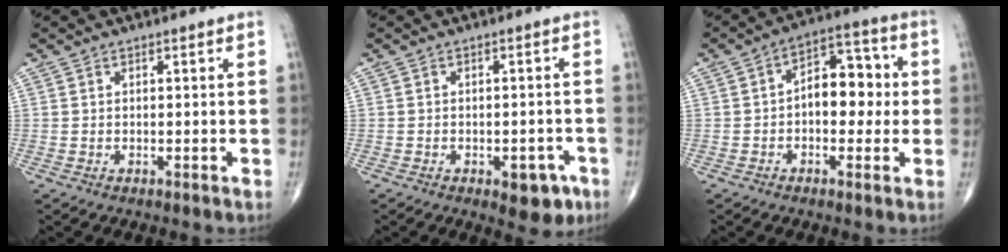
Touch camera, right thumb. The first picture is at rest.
{"total": 5.9, "force": [-2.9, 3.1, 4.2], "torque": [-0.027, 0.015, -0.031]}
{"total": 10.2, "force": [-0.1, 6.3, 8.0], "torque": [-0.081, 0.031, -0.012]}